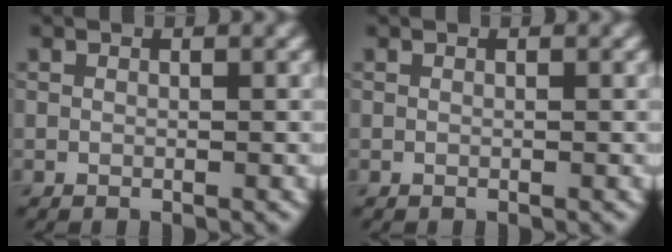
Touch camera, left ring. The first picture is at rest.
{"total": 0.0}